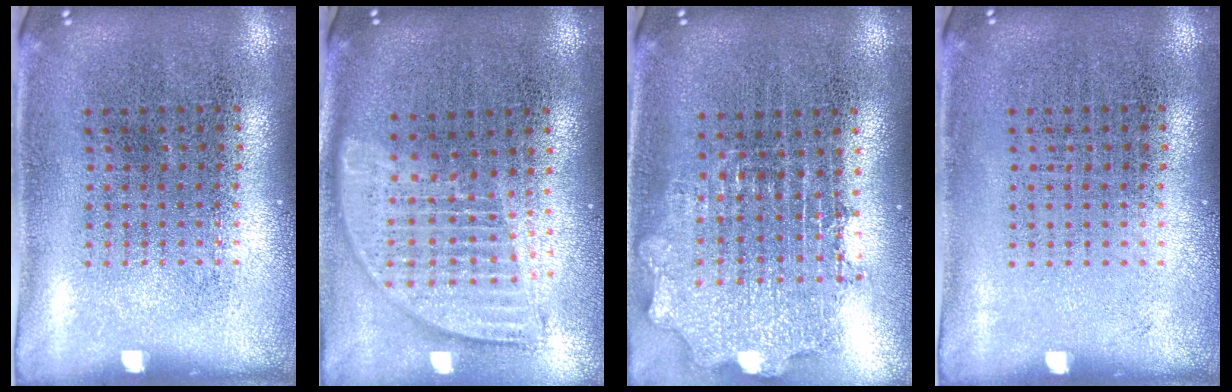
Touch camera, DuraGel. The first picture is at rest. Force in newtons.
{"total": 1.8, "press": 1.5, "slide": 1.0}
{"total": 2.0, "press": 1.6, "slide": 1.2}
{"total": 0.0}